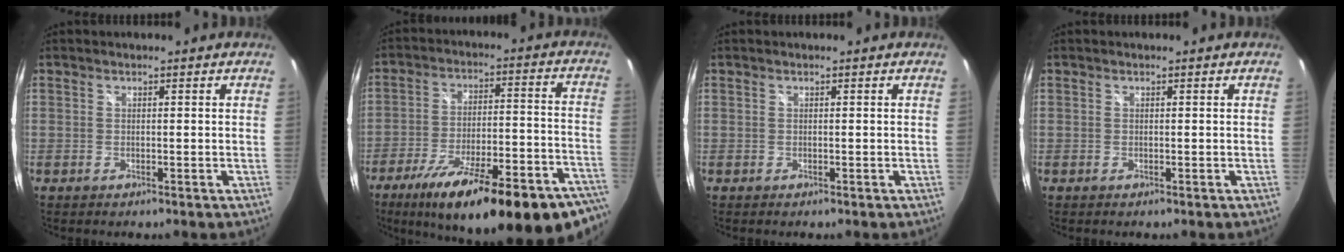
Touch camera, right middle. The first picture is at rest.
{"total": 30.9, "force": [-23.0, 8.0, 19.0], "torque": [-0.270, -0.027, -0.309]}
{"total": 0.0}
{"total": 0.0}